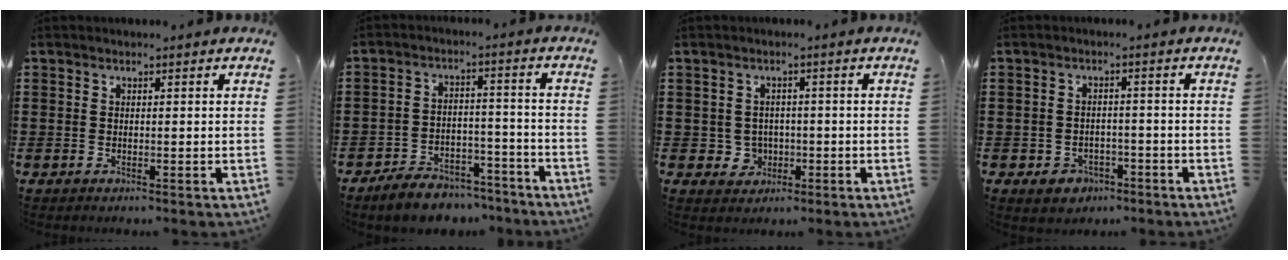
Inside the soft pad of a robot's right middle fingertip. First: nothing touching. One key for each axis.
{"total": 6.1, "fx": -5.8, "fy": 1.5, "fz": 1.0, "tx": -0.012, "ty": 0.020, "tz": -0.113}
{"total": 2.8, "fx": -0.4, "fy": 2.7, "fz": 0.6, "tx": -0.024, "ty": 0.007, "tz": -0.012}
{"total": 2.7, "fx": -2.1, "fy": 1.6, "fz": 0.3, "tx": -0.013, "ty": 0.003, "tz": -0.045}